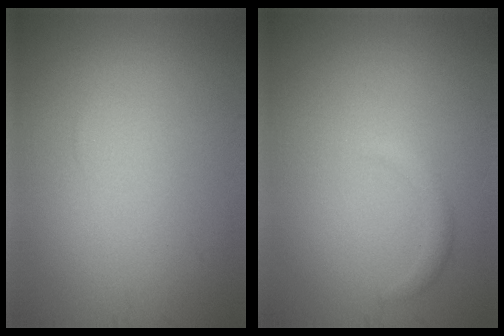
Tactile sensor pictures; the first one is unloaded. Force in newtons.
{"total": 1.0, "press": 1.0, "slide": 0.0}